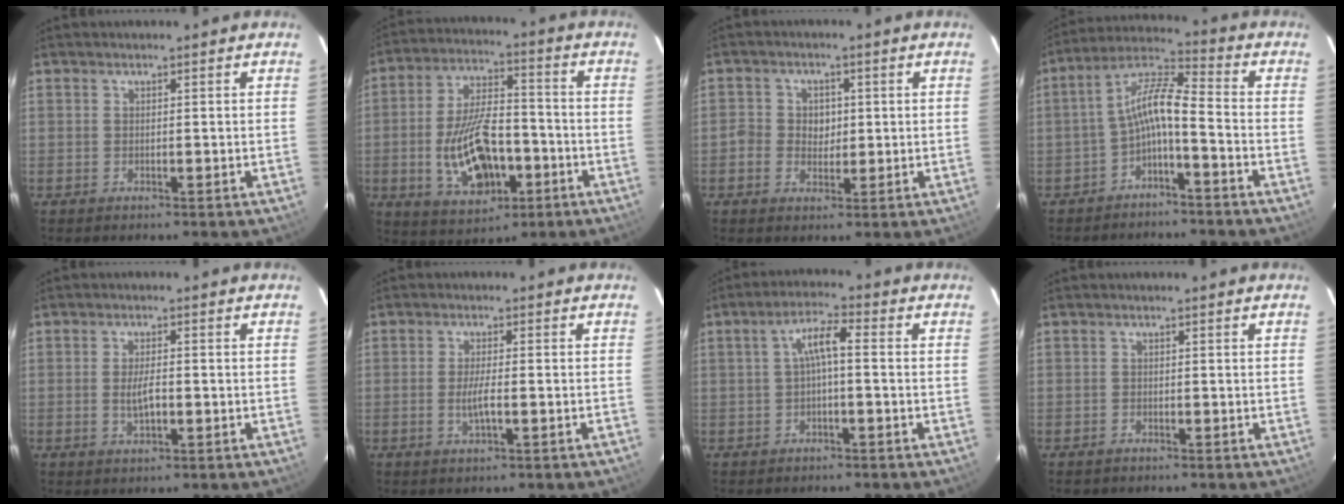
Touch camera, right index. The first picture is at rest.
{"total": 15.4, "force": [-4.6, 8.0, 12.4], "torque": [-0.248, 0.003, -0.061]}
{"total": 4.4, "force": [-0.3, 4.1, 1.4], "torque": [-0.032, 0.014, -0.011]}
{"total": 7.7, "force": [-3.3, 1.5, 6.8], "torque": [-0.162, 0.021, -0.063]}
{"total": 3.4, "force": [-0.8, 1.2, 3.1], "torque": [-0.058, -0.005, -0.011]}
{"total": 3.5, "force": [-1.2, 0.4, 3.3], "torque": [-0.064, -0.007, -0.020]}
{"total": 4.6, "force": [-0.5, 1.0, 4.4], "torque": [-0.089, 0.014, -0.007]}
{"total": 0.9, "force": [-0.7, 0.6, 0.0], "torque": [-0.004, 0.003, -0.012]}